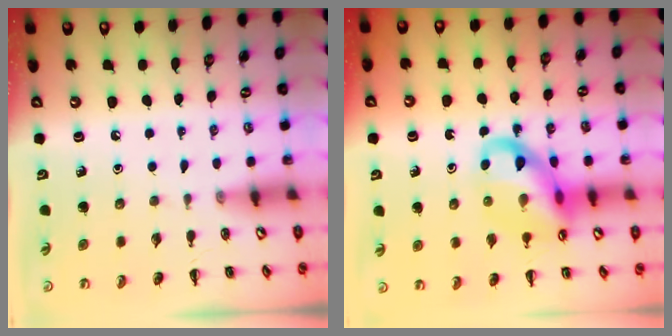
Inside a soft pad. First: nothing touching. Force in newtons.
{"total": 14.3, "press": 14.0, "slide": 2.9}